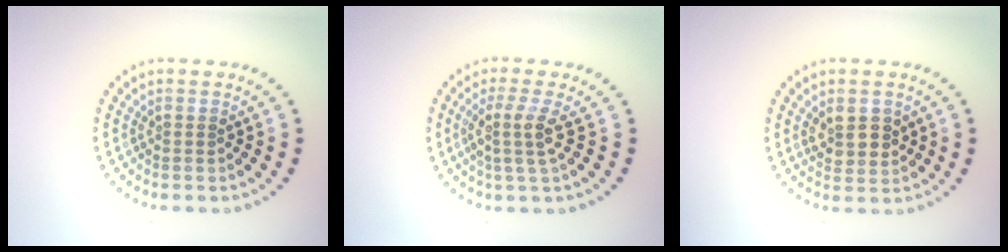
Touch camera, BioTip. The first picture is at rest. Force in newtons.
{"total": 2.7, "press": 2.0, "slide": 1.8}
{"total": 2.6, "press": 2.5, "slide": 0.8}